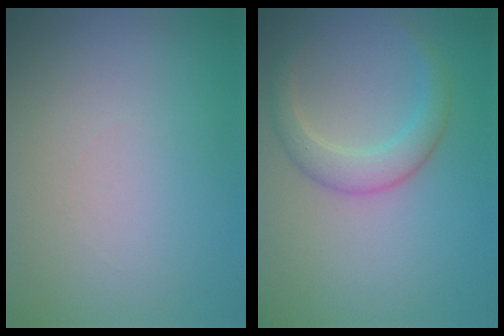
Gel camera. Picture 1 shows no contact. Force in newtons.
{"total": 2.9, "press": 2.9, "slide": 0.3}